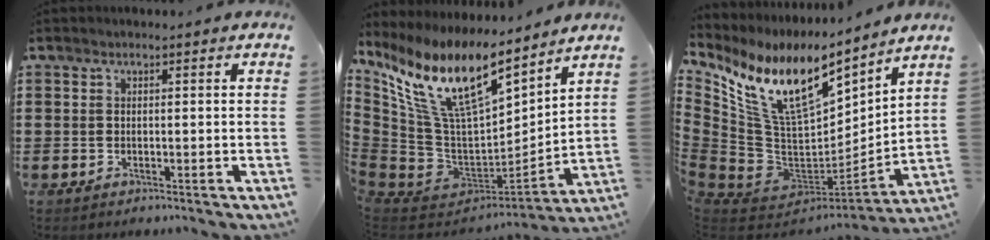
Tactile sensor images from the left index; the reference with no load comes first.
{"total": 16.2, "force": [9.6, 5.6, 11.8], "torque": [-0.281, -0.058, 0.165]}
{"total": 15.5, "force": [8.8, 6.6, 10.9], "torque": [-0.252, -0.057, 0.153]}